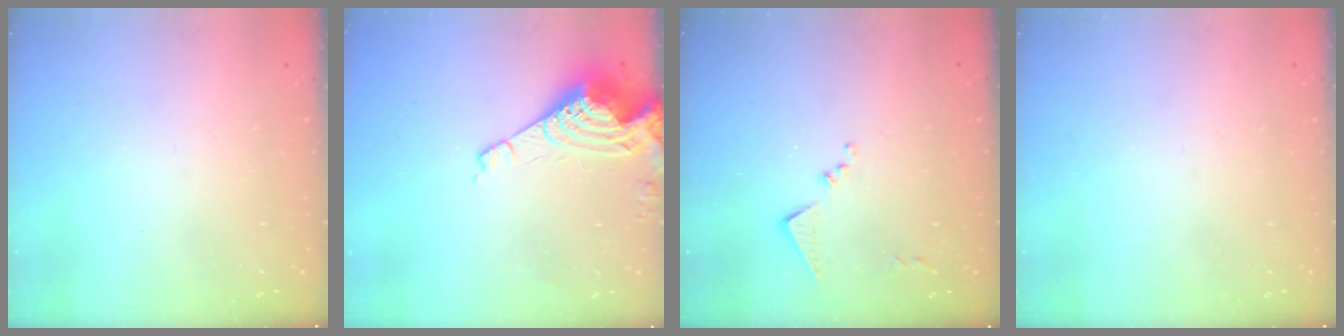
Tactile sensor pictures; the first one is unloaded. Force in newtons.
{"total": 10.1, "press": 10.0, "slide": 1.1}
{"total": 8.5, "press": 8.5, "slide": 0.4}
{"total": 0.0}